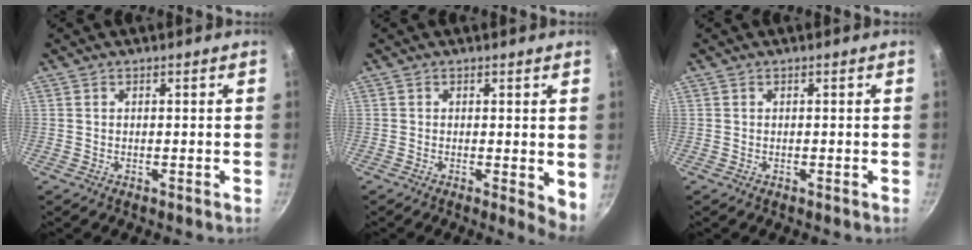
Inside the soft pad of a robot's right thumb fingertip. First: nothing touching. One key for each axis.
{"total": 4.0, "fx": 0.0, "fy": 1.6, "fz": 3.7, "tx": -0.045, "ty": -0.010, "tz": 0.000}
{"total": 0.0}